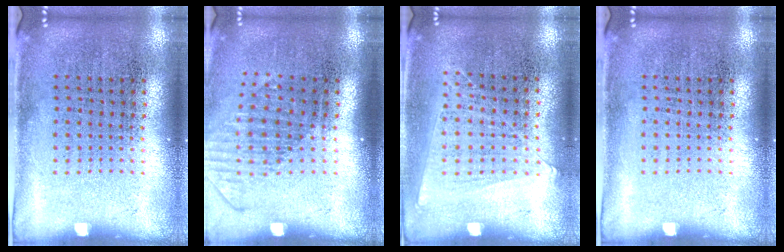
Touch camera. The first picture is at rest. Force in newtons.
{"total": 1.5, "press": 1.1, "slide": 0.9}
{"total": 1.1, "press": 1.0, "slide": 0.4}
{"total": 0.0}